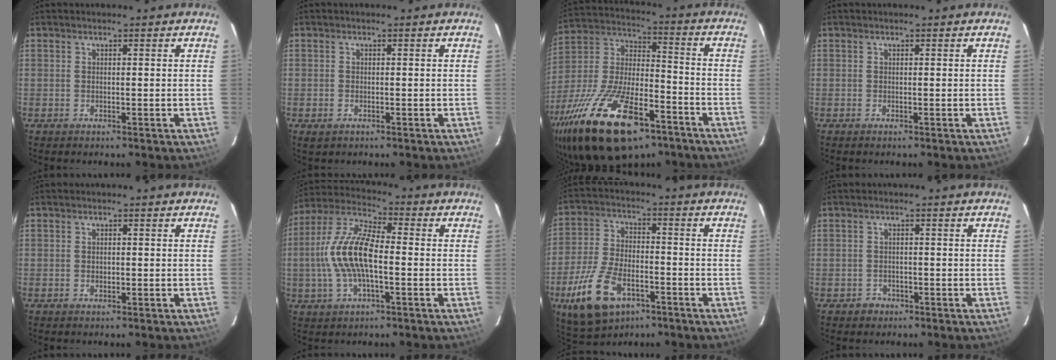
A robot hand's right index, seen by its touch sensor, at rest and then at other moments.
{"total": 1.5, "force": [-0.8, 1.1, 0.7], "torque": [-0.010, -0.003, -0.013]}
{"total": 28.3, "force": [-16.6, 12.0, 19.5], "torque": [-0.392, -0.025, -0.272]}
{"total": 0.0}
{"total": 0.7, "force": [-0.1, 0.5, 0.4], "torque": [-0.006, 0.000, -0.001]}
{"total": 13.6, "force": [-1.6, 5.3, 12.4], "torque": [-0.261, 0.011, -0.036]}
{"total": 14.8, "force": [-7.4, 7.9, 10.1], "torque": [-0.224, -0.017, -0.130]}
{"total": 3.2, "force": [-1.9, 2.6, 0.2], "torque": [-0.012, 0.009, -0.026]}